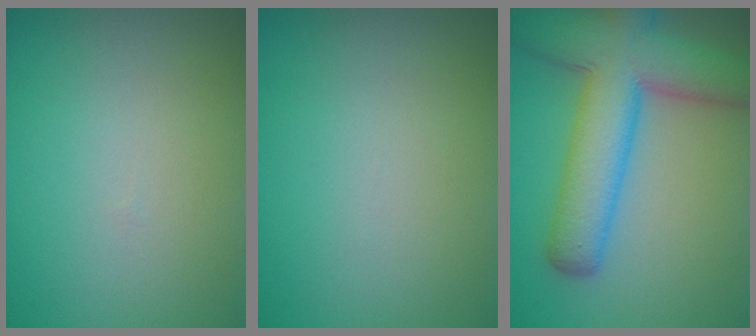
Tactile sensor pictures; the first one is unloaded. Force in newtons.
{"total": 0.0}
{"total": 9.8, "press": 9.8, "slide": 0.3}